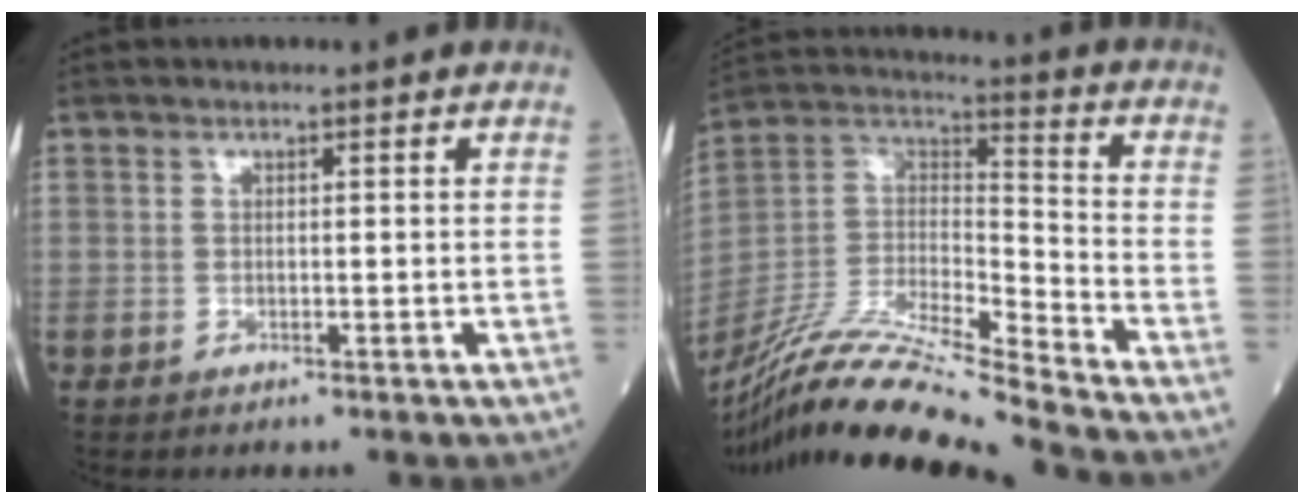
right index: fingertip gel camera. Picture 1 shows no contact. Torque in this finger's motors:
{"motor_torque": [0.49, -1.09, 0.46, 0.12]}